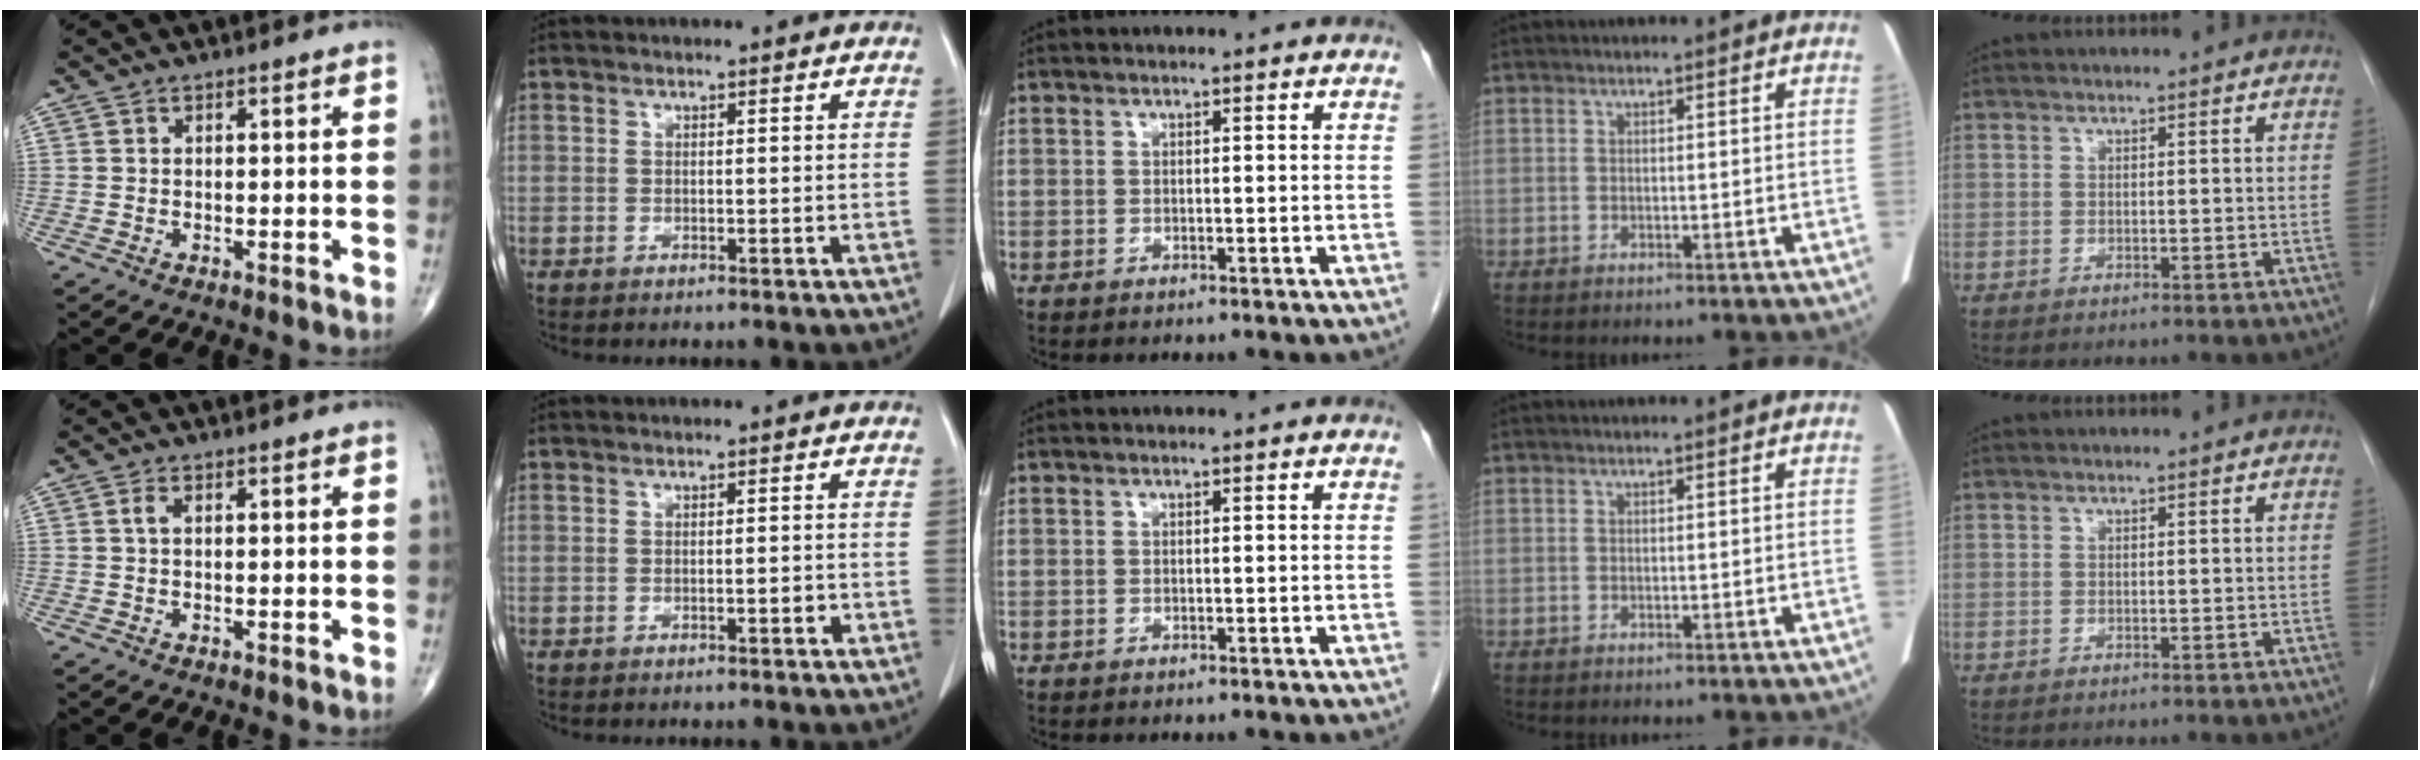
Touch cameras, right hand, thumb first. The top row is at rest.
{"thumb": {"total": 1.2, "force": [0.2, 0.5, 1.1], "torque": [-0.026, 0.007, 0.004]}, "index": {"total": 0.8, "force": [-0.3, 0.3, 0.7], "torque": [-0.010, 0.002, -0.001]}}